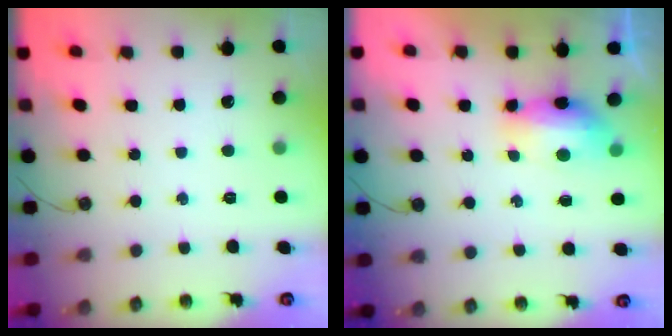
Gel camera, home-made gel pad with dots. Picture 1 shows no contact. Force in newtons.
{"total": 7.6, "press": 7.4, "slide": 1.3}